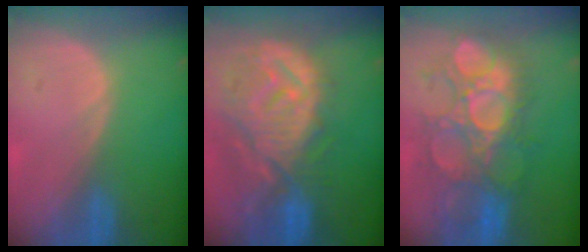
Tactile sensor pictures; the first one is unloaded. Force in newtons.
{"total": 12.5, "press": 11.1, "slide": 5.7}
{"total": 10.8, "press": 10.5, "slide": 2.4}